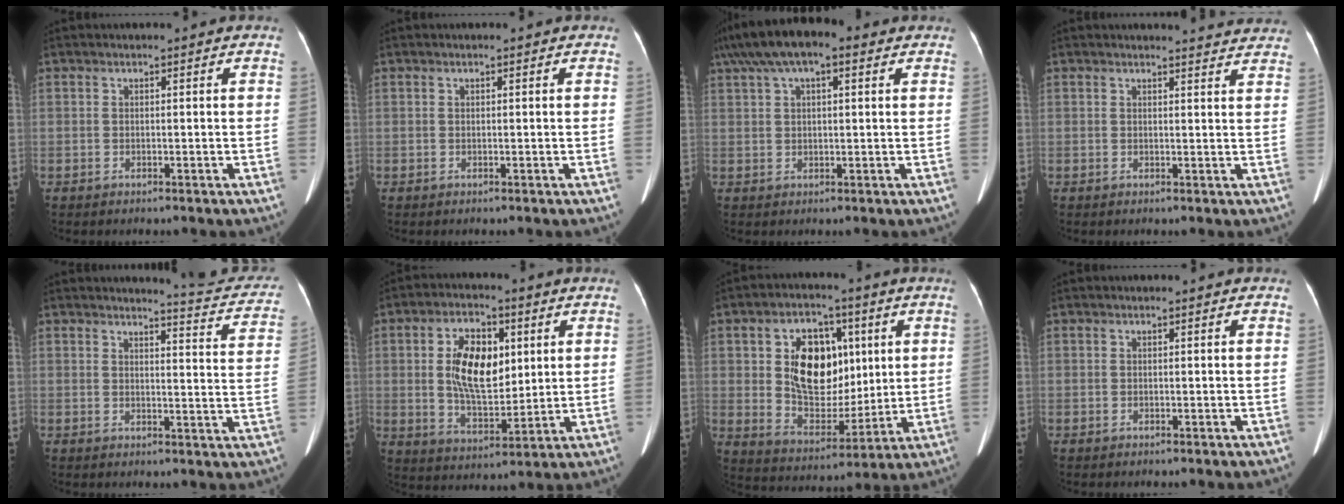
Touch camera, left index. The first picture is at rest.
{"total": 0.0}
{"total": 10.7, "force": [6.2, 3.8, 7.8], "torque": [-0.153, 0.043, 0.108]}
{"total": 7.2, "force": [7.1, 0.7, 1.1], "torque": [-0.003, -0.005, 0.059]}
{"total": 9.4, "force": [9.3, 0.4, 1.2], "torque": [-0.004, -0.046, 0.087]}
{"total": 11.0, "force": [2.2, 5.5, 9.3], "torque": [-0.179, 0.007, 0.044]}
{"total": 12.9, "force": [3.1, 8.3, 9.4], "torque": [-0.178, 0.011, 0.065]}
{"total": 0.0}